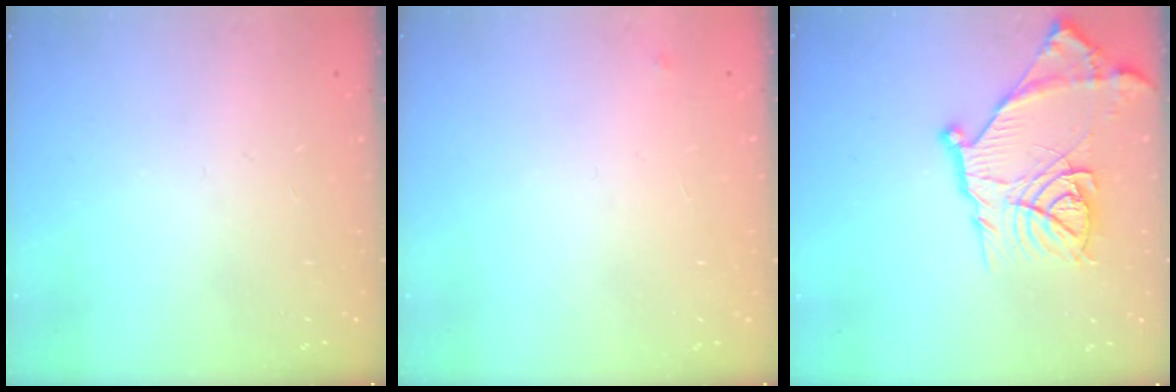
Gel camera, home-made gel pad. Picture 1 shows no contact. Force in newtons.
{"total": 2.5, "press": 2.4, "slide": 0.4}
{"total": 18.7, "press": 18.6, "slide": 1.4}